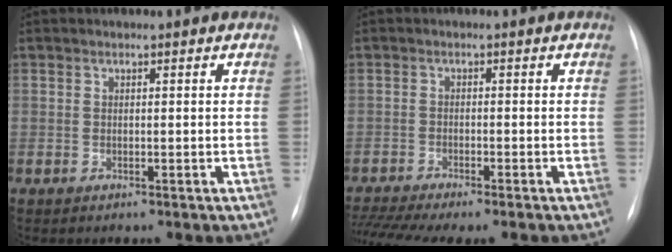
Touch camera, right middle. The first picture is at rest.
{"total": 10.3, "force": [-8.8, 0.6, 5.3], "torque": [-0.084, -0.002, -0.136]}